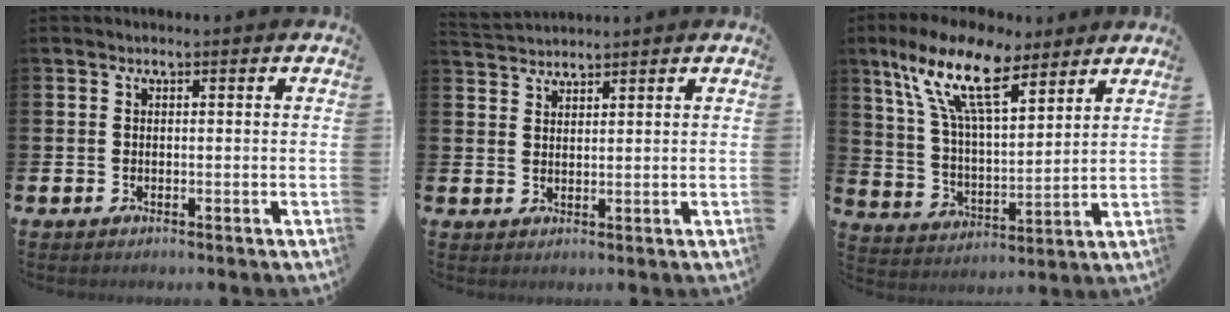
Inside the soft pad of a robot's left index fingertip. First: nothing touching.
{"total": 2.3, "force": [2.3, 0.2, -0.3], "torque": [-0.006, -0.005, 0.045]}
{"total": 13.6, "force": [9.8, 4.9, 8.2], "torque": [-0.177, -0.029, 0.174]}